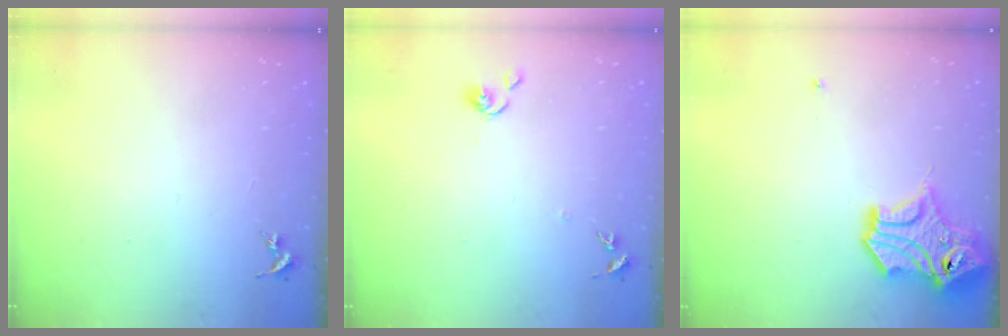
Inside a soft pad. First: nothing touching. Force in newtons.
{"total": 6.7, "press": 6.7, "slide": 0.6}
{"total": 14.1, "press": 14.0, "slide": 1.9}